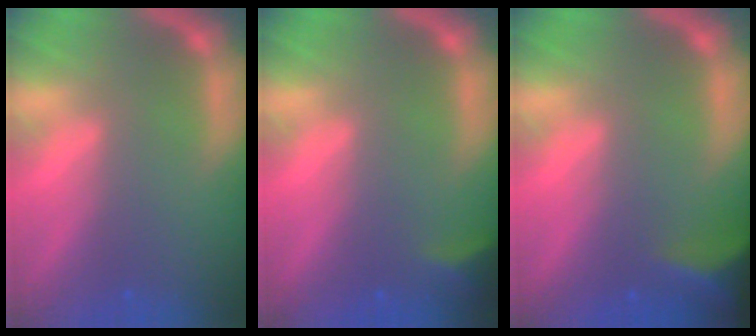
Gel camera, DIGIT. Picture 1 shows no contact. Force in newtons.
{"total": 2.4}
{"total": 6.0}